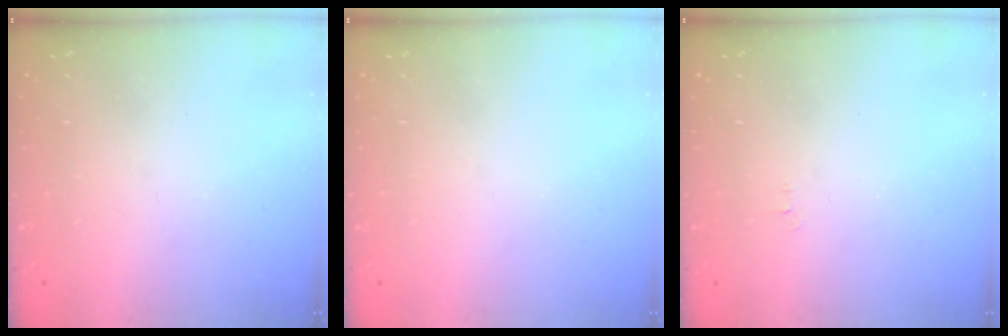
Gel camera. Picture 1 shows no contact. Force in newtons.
{"total": 0.0}
{"total": 2.5, "press": 2.5, "slide": 0.3}